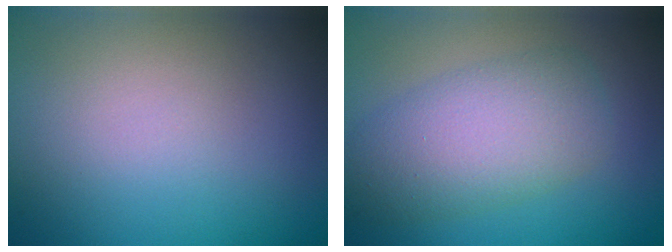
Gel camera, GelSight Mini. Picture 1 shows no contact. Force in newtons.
{"total": 5.8, "press": 5.8, "slide": 0.3}